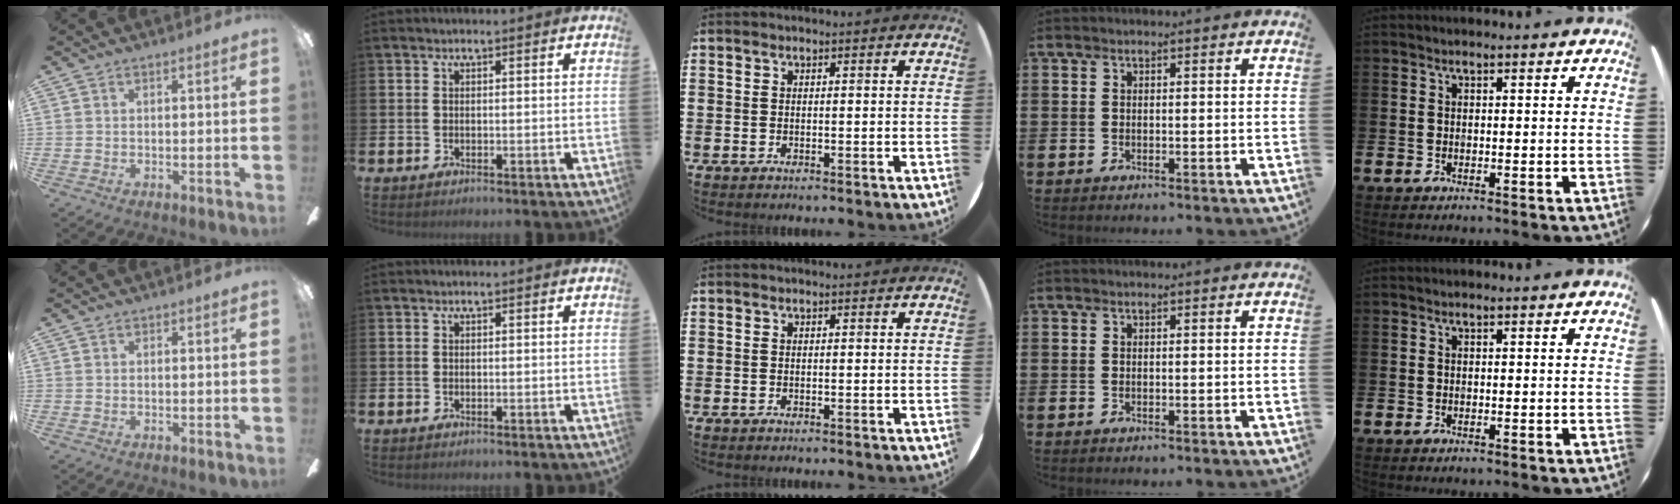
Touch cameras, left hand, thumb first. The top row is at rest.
{}